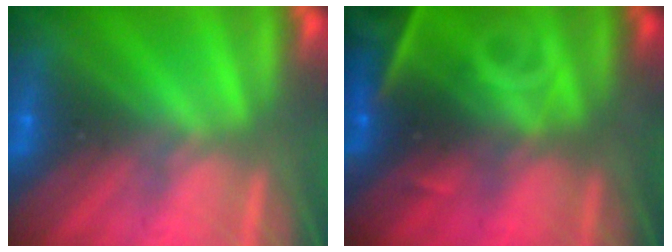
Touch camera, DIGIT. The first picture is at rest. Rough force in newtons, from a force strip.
{"total": 7.2}